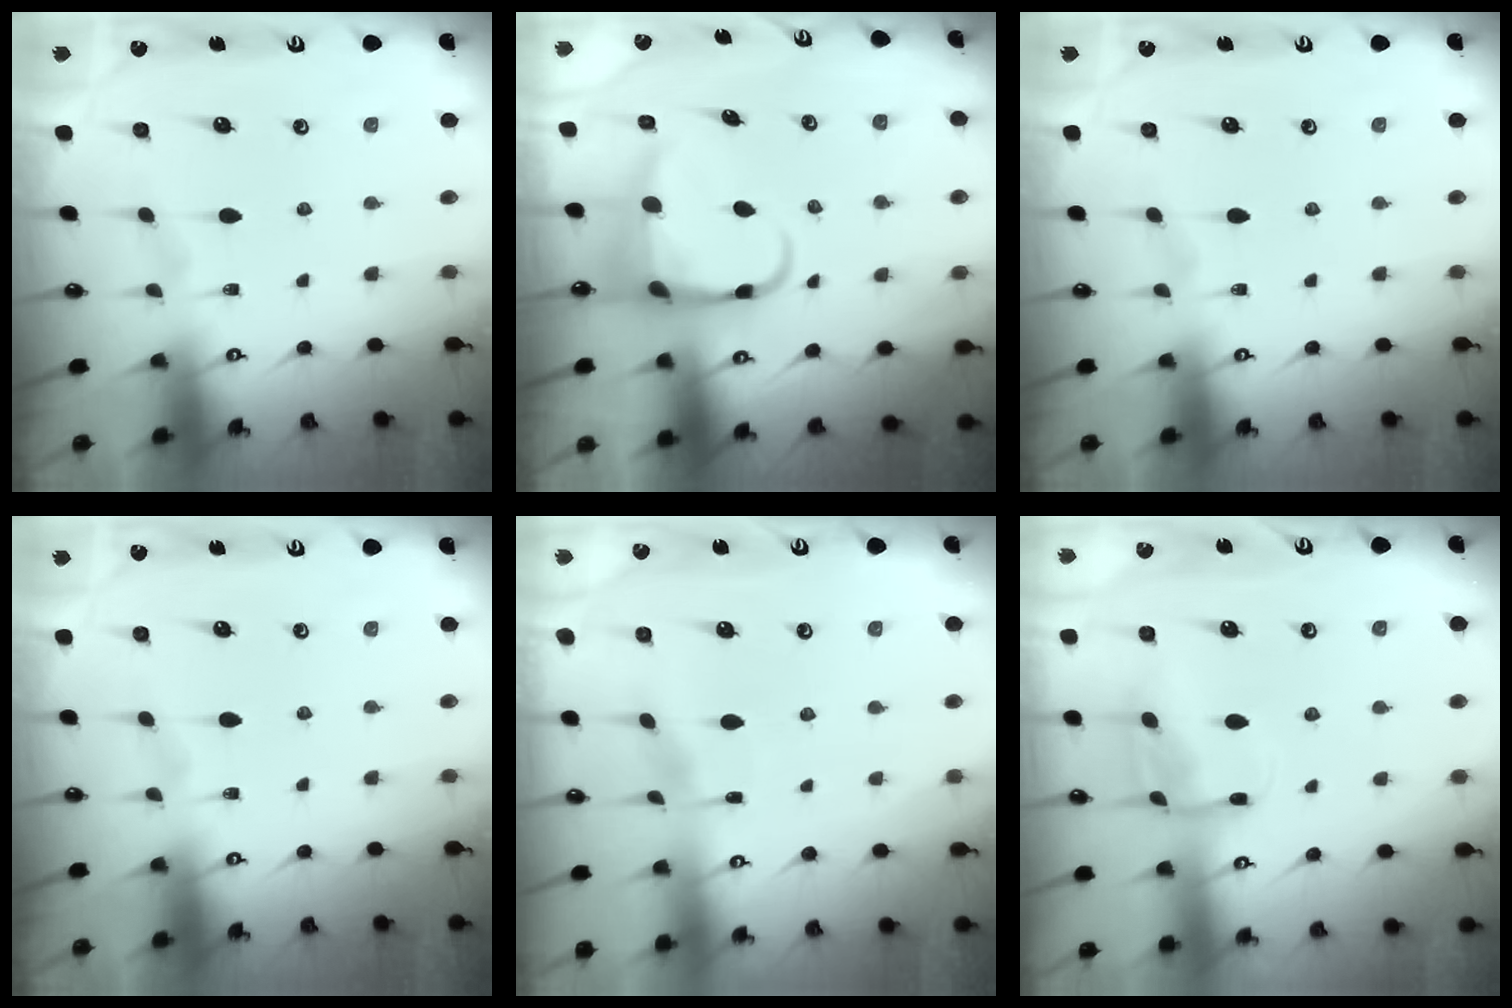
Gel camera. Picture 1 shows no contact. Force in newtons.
{"total": 7.4, "press": 7.0, "slide": 2.5}
{"total": 0.0}
{"total": 0.0}
{"total": 2.0, "press": 2.0, "slide": 0.3}
{"total": 9.2, "press": 9.2, "slide": 0.9}